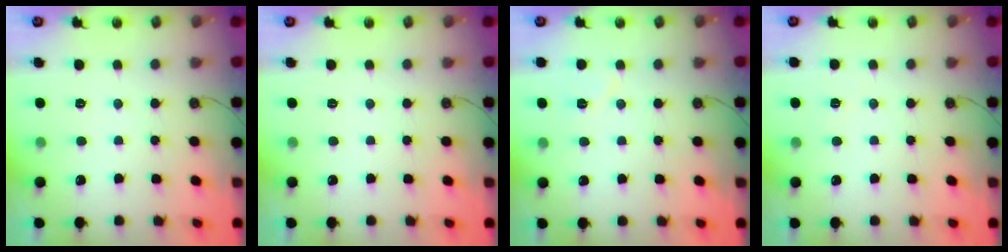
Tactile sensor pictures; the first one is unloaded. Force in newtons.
{"total": 0.0}
{"total": 6.6, "press": 6.6, "slide": 0.5}
{"total": 2.7, "press": 2.6, "slide": 0.7}